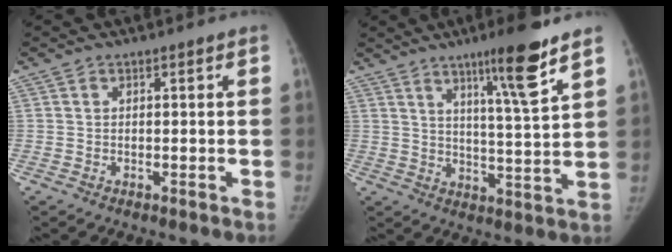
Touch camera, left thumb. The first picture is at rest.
{"total": 11.6, "force": [7.2, 0.3, 9.1], "torque": [-0.140, -0.047, 0.115]}